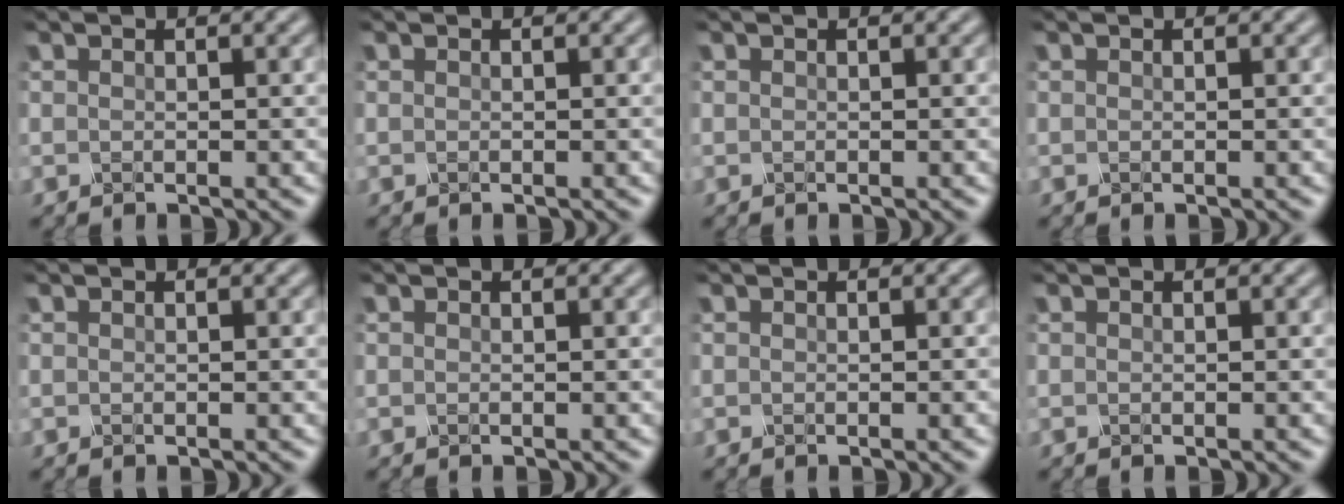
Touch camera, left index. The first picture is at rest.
{"total": 0.0}
{"total": 0.0}
{"total": 0.0}
{"total": 0.0}
{"total": 0.0}
{"total": 0.7, "force": [-0.1, 0.1, 0.6], "torque": [-0.006, 0.001, -0.001]}
{"total": 0.0}